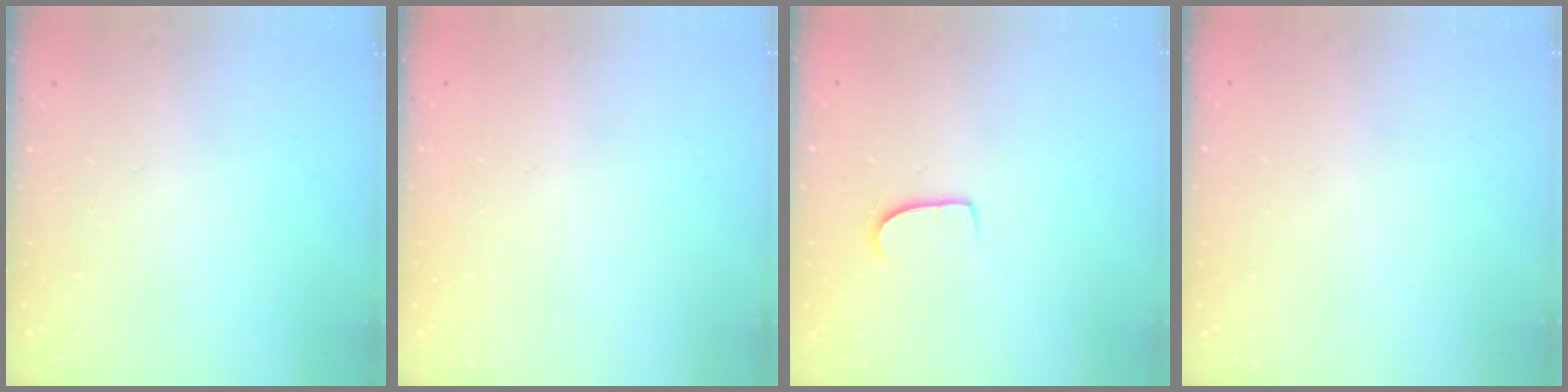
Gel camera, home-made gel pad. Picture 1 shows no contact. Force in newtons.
{"total": 0.0}
{"total": 6.8, "press": 6.8, "slide": 0.4}
{"total": 0.0}